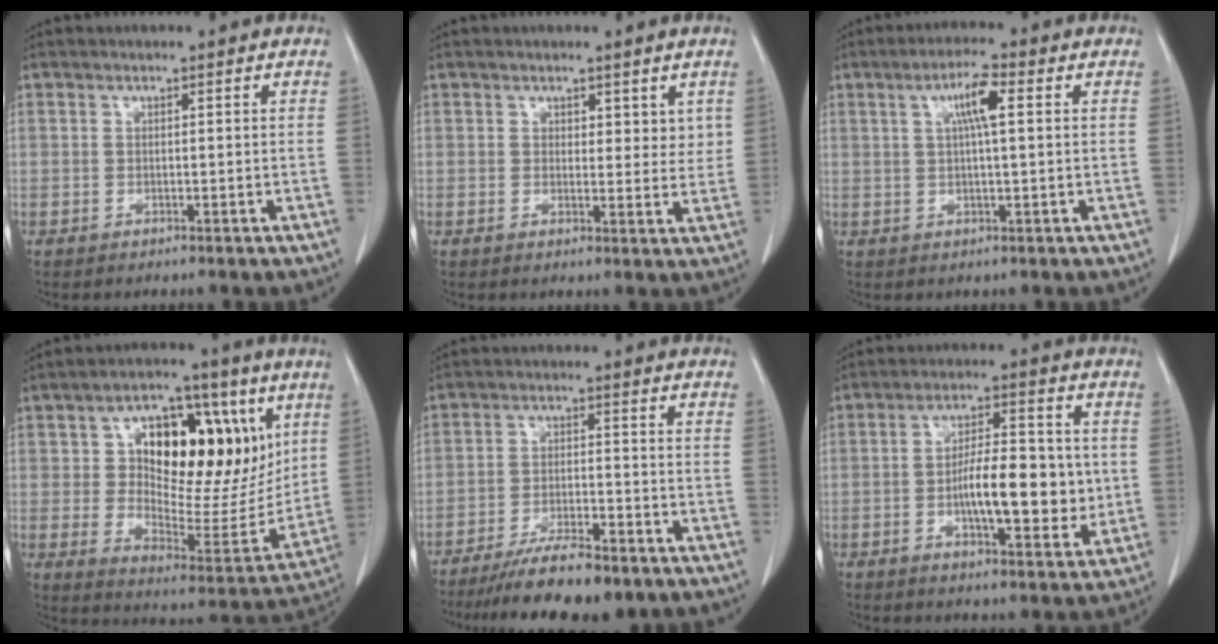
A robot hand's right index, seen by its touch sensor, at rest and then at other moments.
{"total": 3.3, "force": [1.9, 2.0, 1.8], "torque": [-0.006, -0.010, 0.025]}
{"total": 5.2, "force": [1.5, 0.5, 4.9], "torque": [-0.090, 0.007, 0.025]}
{"total": 22.8, "force": [7.6, 11.2, 18.4], "torque": [-0.293, 0.019, 0.127]}
{"total": 12.1, "force": [-9.6, 2.4, 7.0], "torque": [-0.108, -0.018, -0.151]}
{"total": 11.6, "force": [-1.0, 3.8, 10.8], "torque": [-0.180, 0.007, -0.016]}